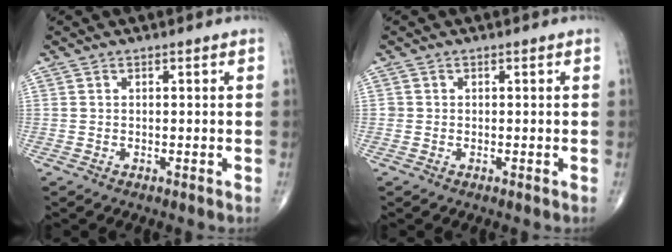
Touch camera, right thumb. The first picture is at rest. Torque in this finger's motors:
{"motor_torque": [0.02, 0.26, 0.19, -0.03, -0.02]}